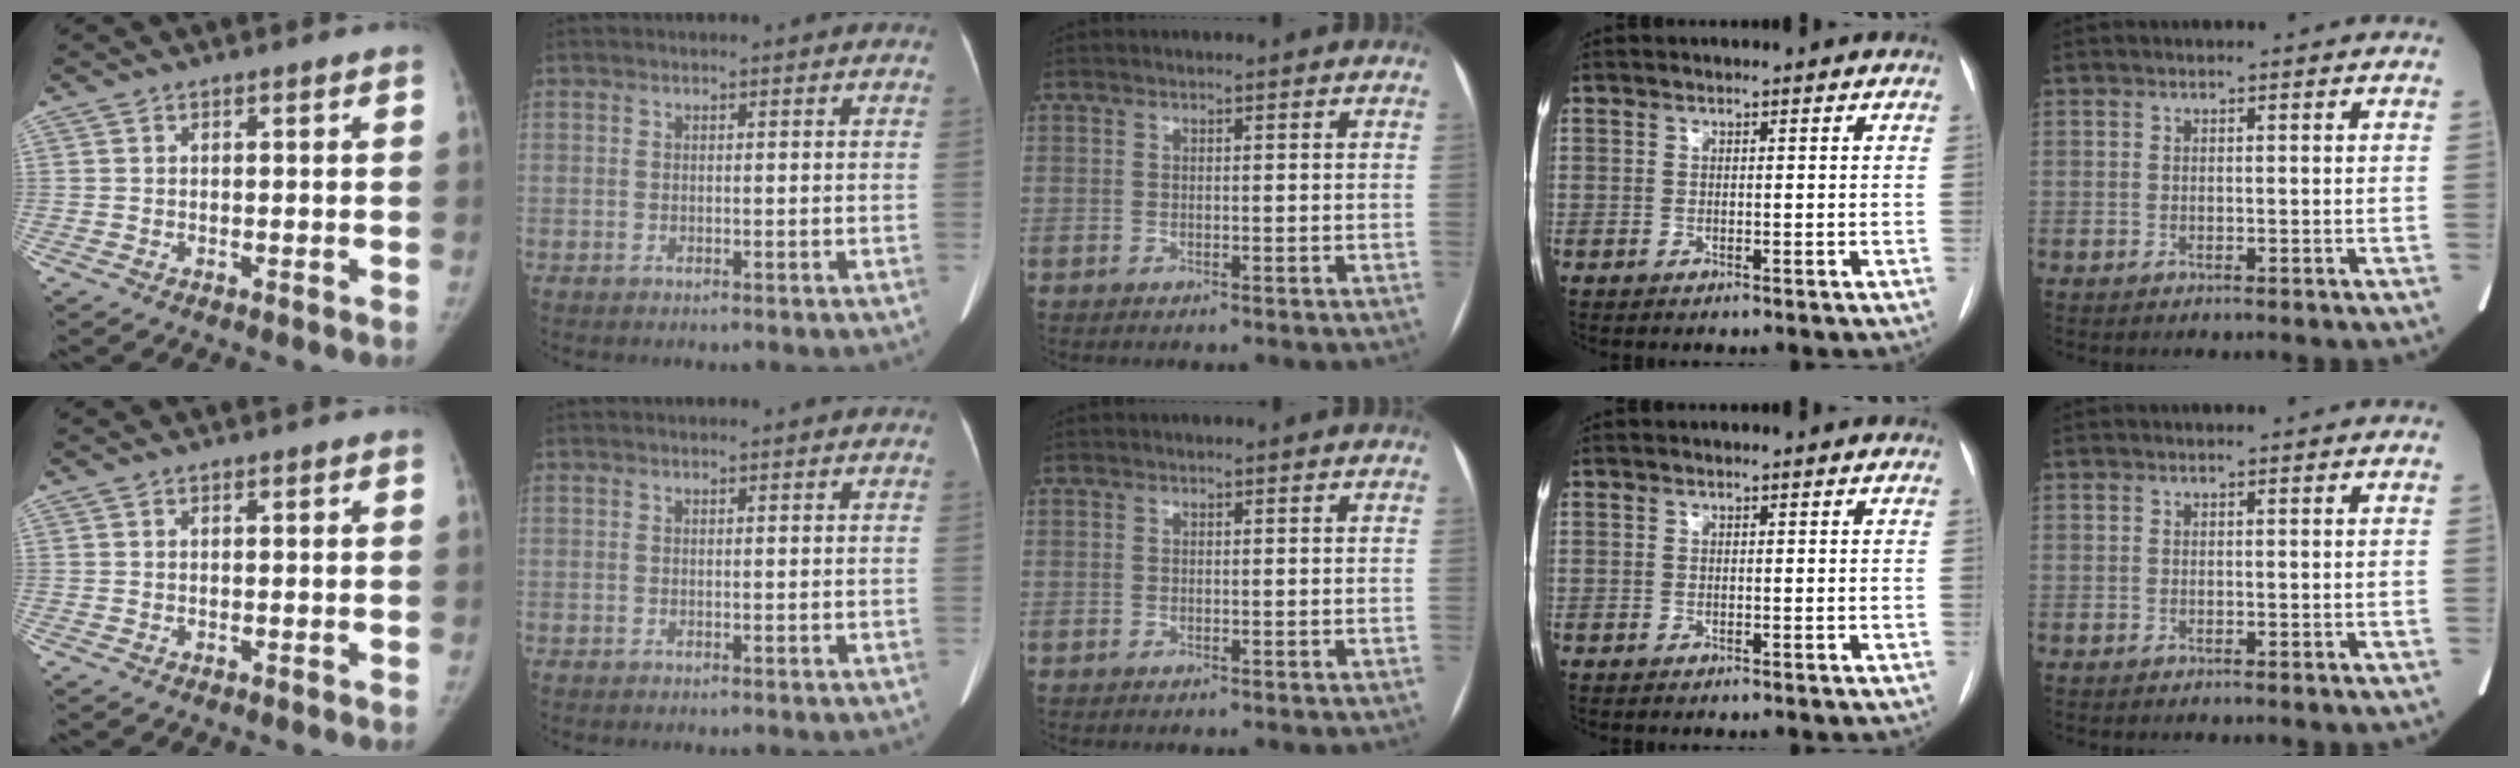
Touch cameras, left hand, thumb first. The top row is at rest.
{}